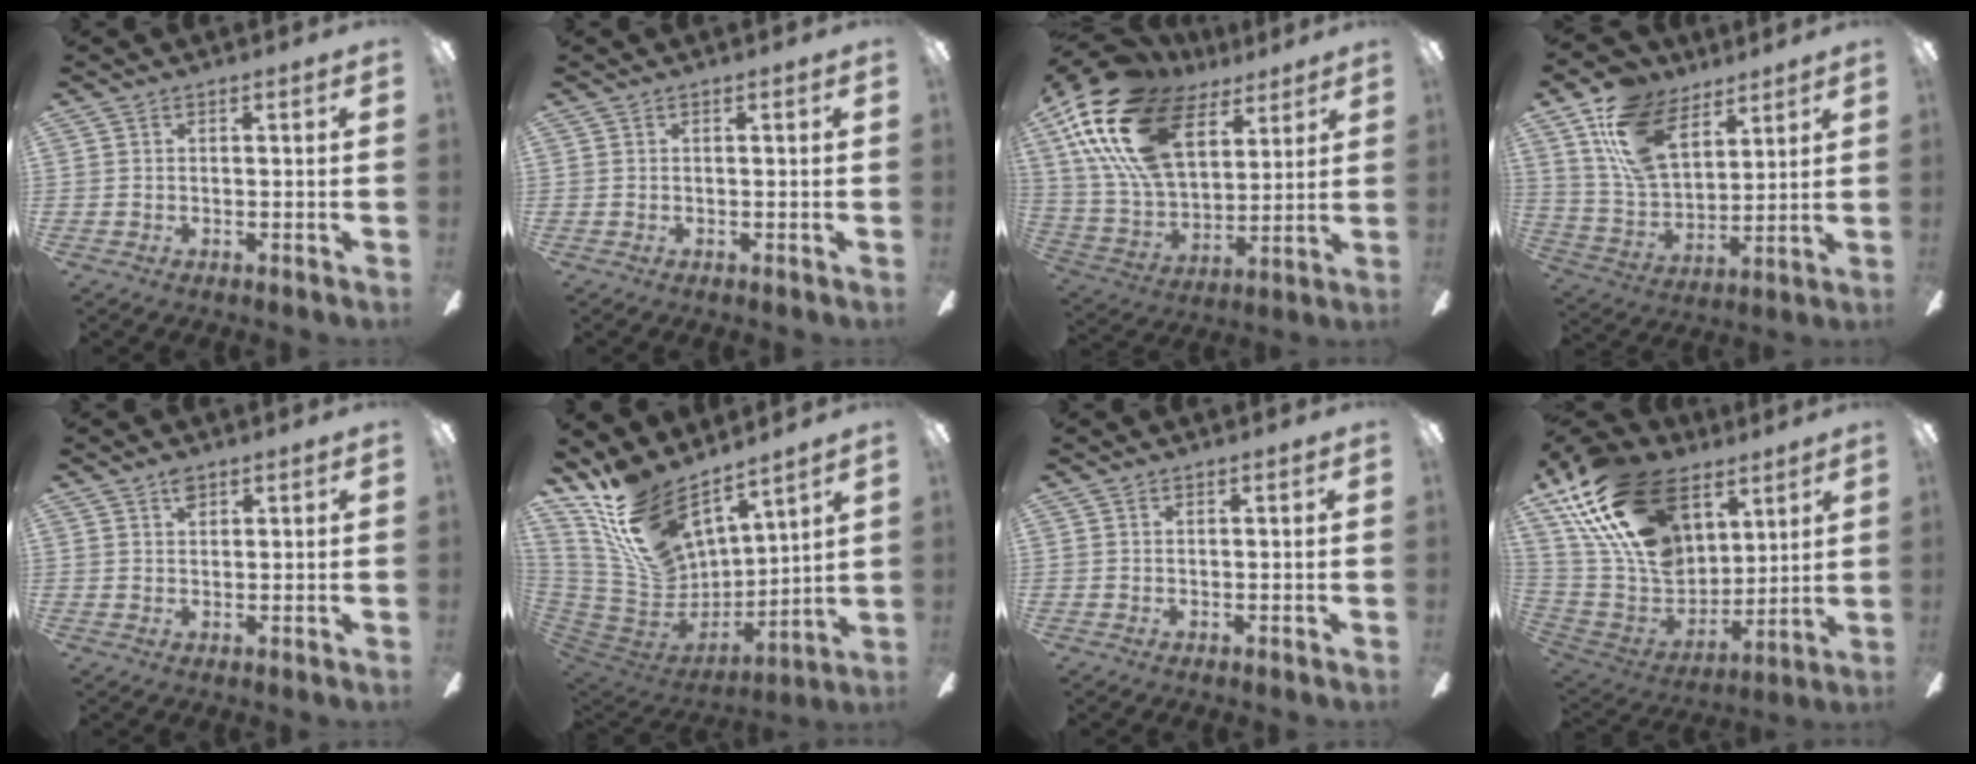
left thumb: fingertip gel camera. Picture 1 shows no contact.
{"total": 0.0}
{"total": 24.8, "force": [12.8, 14.1, 15.9], "torque": [-0.341, -0.046, 0.231]}
{"total": 18.1, "force": [10.4, 10.9, 10.0], "torque": [-0.217, -0.030, 0.196]}
{"total": 2.6, "force": [1.8, 1.4, 1.3], "torque": [-0.020, -0.001, 0.031]}
{"total": 19.4, "force": [14.5, 9.3, 8.8], "torque": [-0.199, -0.094, 0.275]}
{"total": 0.0}
{"total": 25.9, "force": [13.7, 16.0, 15.0], "torque": [-0.310, -0.054, 0.250]}